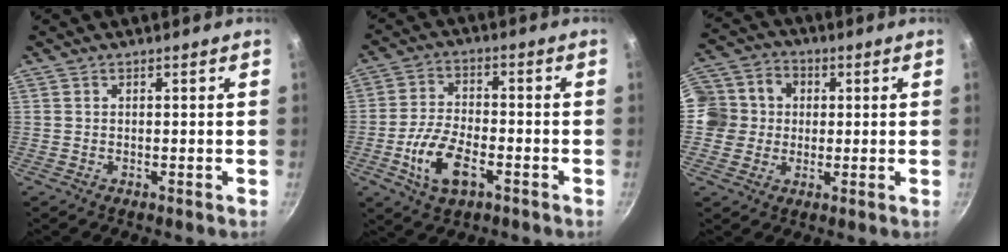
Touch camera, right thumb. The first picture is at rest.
{"total": 10.4, "force": [-4.0, 5.2, 8.0], "torque": [-0.153, 0.019, -0.078]}
{"total": 10.1, "force": [0.5, 9.4, 3.7], "torque": [-0.033, 0.018, -0.008]}